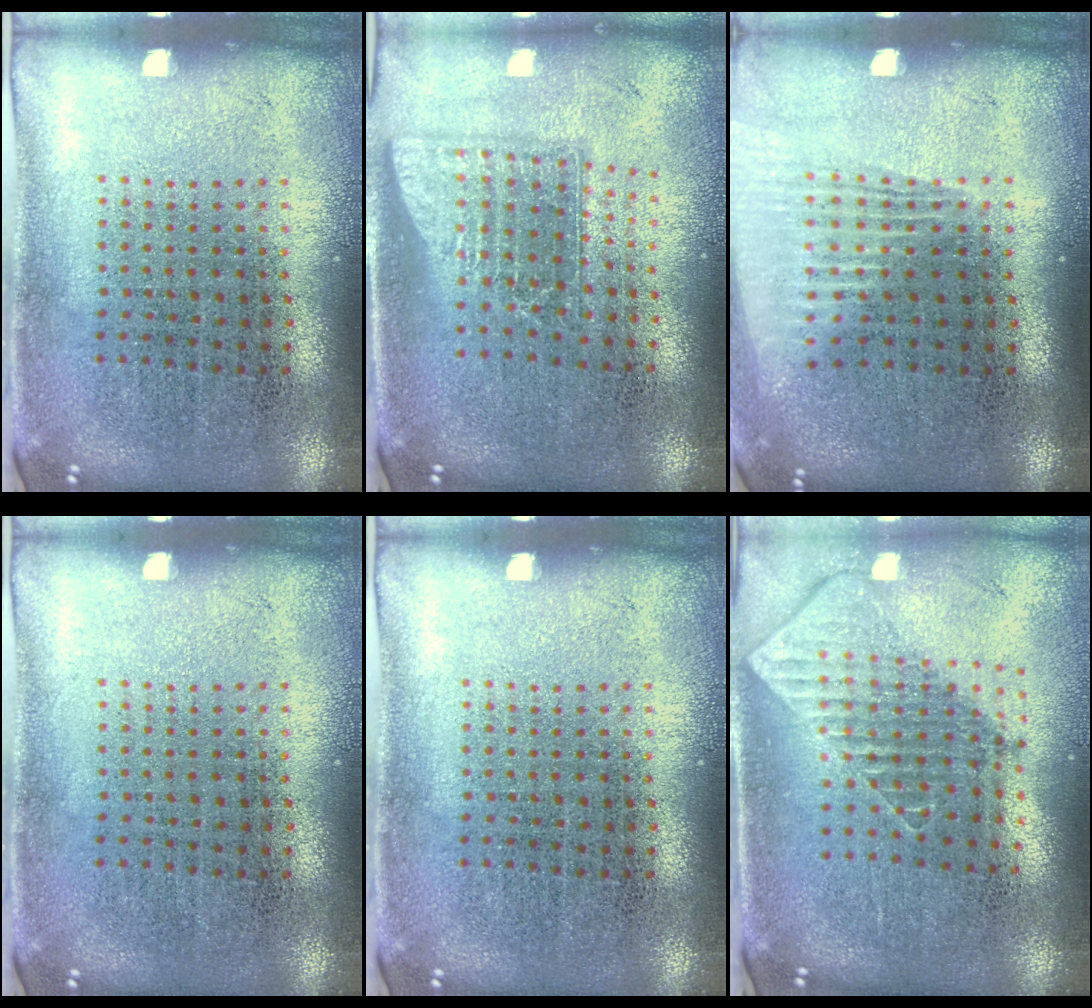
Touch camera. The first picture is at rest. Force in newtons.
{"total": 1.6, "press": 1.2, "slide": 1.0}
{"total": 1.3, "press": 1.2, "slide": 0.6}
{"total": 0.0}
{"total": 0.0}
{"total": 1.9, "press": 1.5, "slide": 1.3}